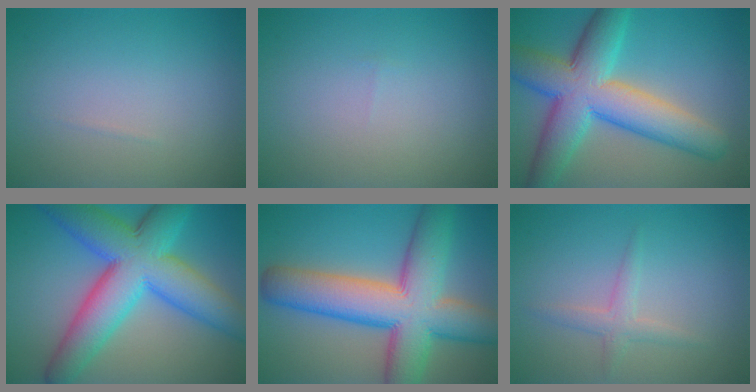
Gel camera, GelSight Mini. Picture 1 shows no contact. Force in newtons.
{"total": 0.0}
{"total": 10.6, "press": 10.6, "slide": 0.4}
{"total": 11.9, "press": 11.9, "slide": 0.2}
{"total": 12.6, "press": 12.6, "slide": 0.6}
{"total": 1.8, "press": 1.8, "slide": 0.1}